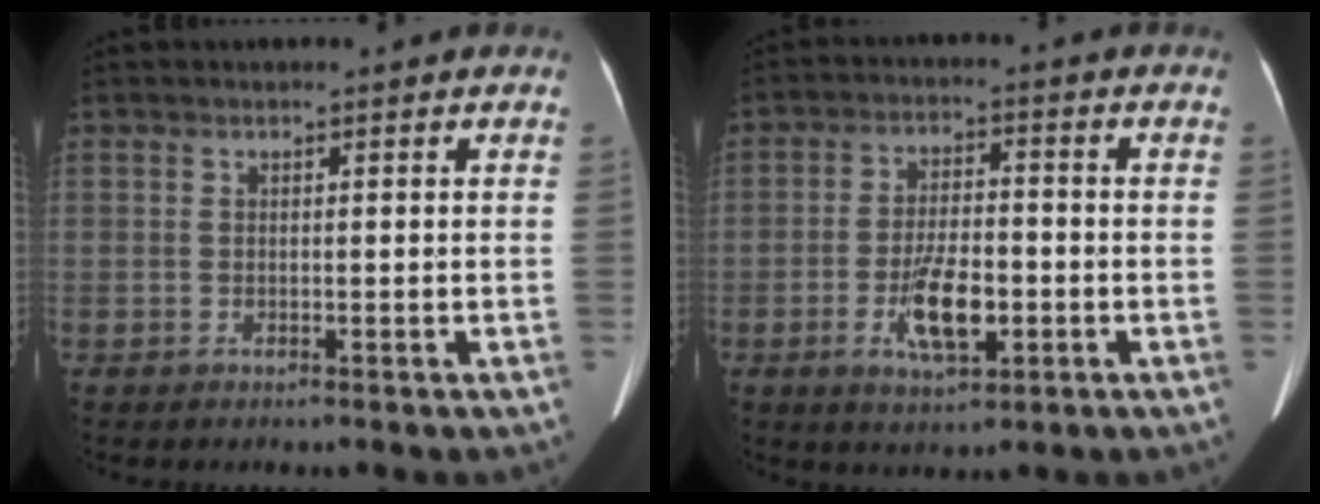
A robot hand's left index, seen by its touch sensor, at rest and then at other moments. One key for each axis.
{"total": 8.0, "fx": -2.8, "fy": 3.0, "fz": 6.9, "tx": -0.135, "ty": -0.003, "tz": -0.045}